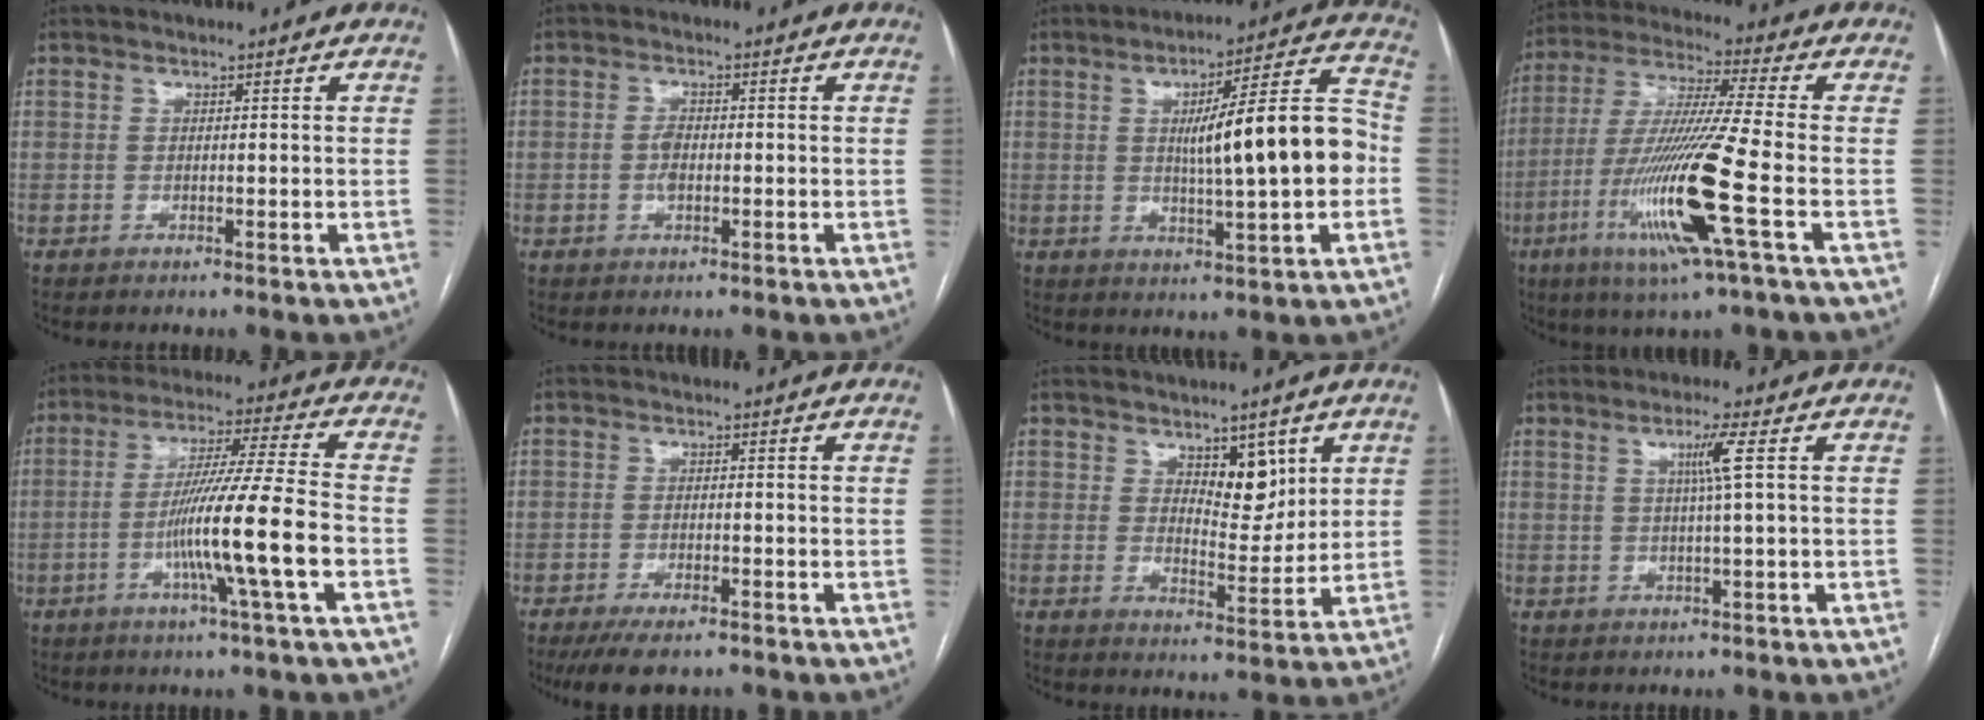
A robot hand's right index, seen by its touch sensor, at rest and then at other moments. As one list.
[{"total": 2.4, "force": [-0.4, 1.2, 2.0], "torque": [-0.041, 0.002, -0.009]}, {"total": 14.8, "force": [-0.4, 1.3, 14.7], "torque": [-0.218, 0.023, -0.005]}, {"total": 17.0, "force": [-5.5, -1.0, 16.0], "torque": [-0.332, -0.023, -0.110]}, {"total": 13.6, "force": [-4.0, -1.7, 12.9], "torque": [-0.231, -0.008, -0.076]}, {"total": 6.1, "force": [-4.7, 1.7, 3.5], "torque": [-0.057, -0.010, -0.078]}, {"total": 6.2, "force": [3.3, 2.8, 4.4], "torque": [-0.063, -0.006, 0.056]}, {"total": 3.7, "force": [1.0, -1.0, 3.4], "torque": [-0.065, -0.002, 0.019]}]